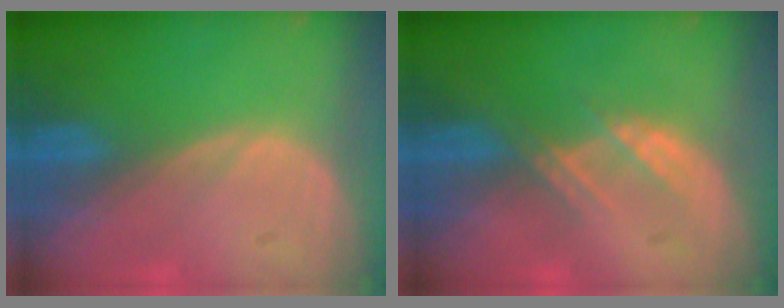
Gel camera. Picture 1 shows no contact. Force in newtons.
{"total": 2.7, "press": 2.7, "slide": 0.3}